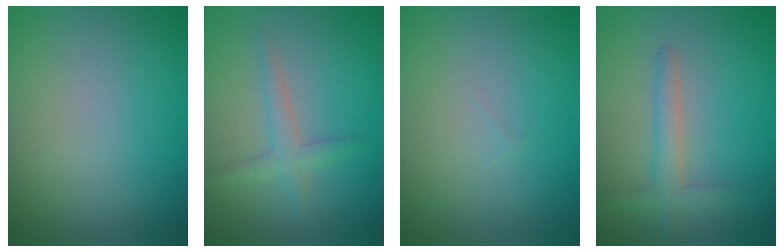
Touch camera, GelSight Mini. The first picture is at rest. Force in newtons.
{"total": 2.0, "press": 2.0, "slide": 0.1}
{"total": 0.0}
{"total": 2.3, "press": 2.3, "slide": 0.2}